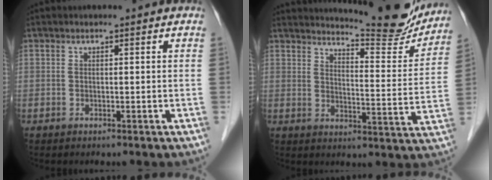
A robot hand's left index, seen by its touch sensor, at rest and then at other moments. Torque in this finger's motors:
{"motor_torque": [0.01, -0.57, 0.33, 0.06]}